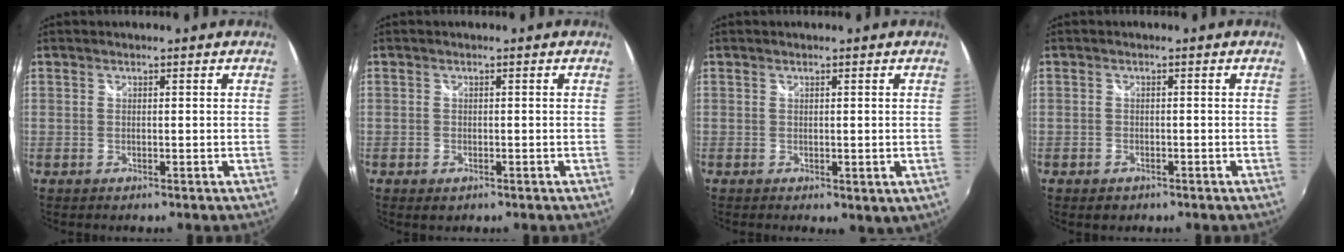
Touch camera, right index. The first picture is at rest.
{"total": 1.6, "force": [-0.8, 1.2, 0.7], "torque": [-0.014, -0.006, -0.014]}
{"total": 2.0, "force": [0.1, 0.8, 1.8], "torque": [-0.026, -0.010, 0.003]}
{"total": 2.1, "force": [-1.3, 1.5, 0.6], "torque": [-0.016, -0.004, -0.018]}